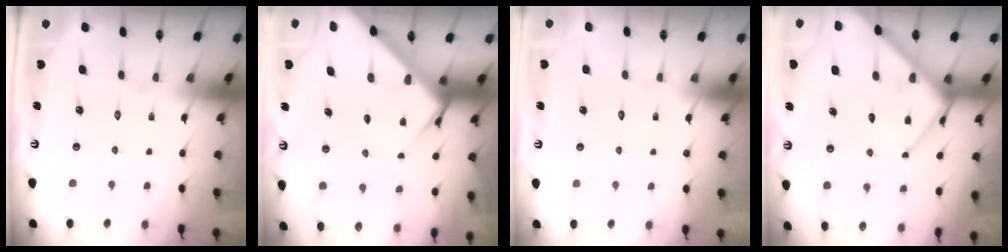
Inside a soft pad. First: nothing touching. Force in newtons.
{"total": 6.1, "press": 6.1, "slide": 0.6}
{"total": 1.5, "press": 1.5, "slide": 0.0}
{"total": 13.8, "press": 13.8, "slide": 1.2}